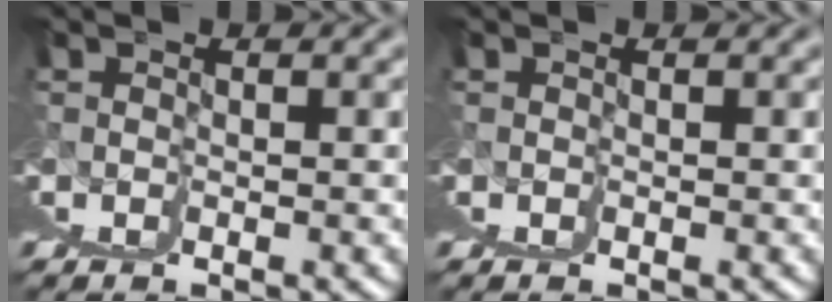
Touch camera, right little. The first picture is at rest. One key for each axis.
{"total": 0.0}